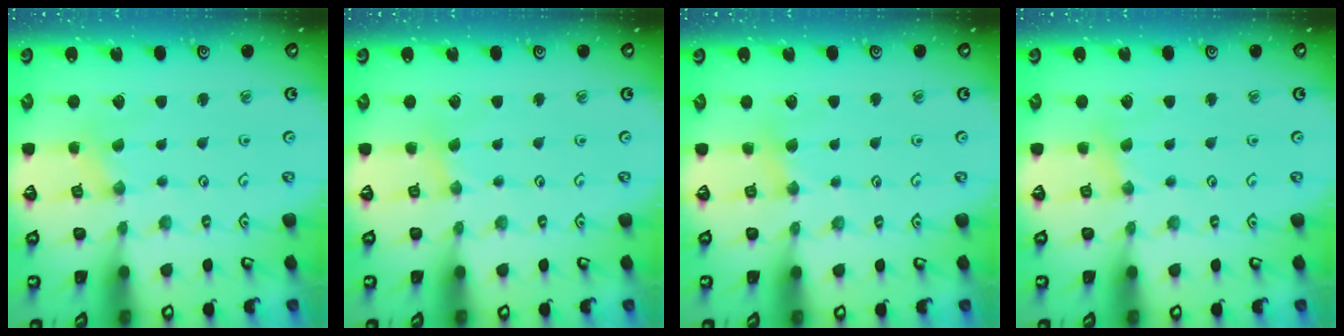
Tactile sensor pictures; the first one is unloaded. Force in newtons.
{"total": 1.6, "press": 1.5, "slide": 0.3}
{"total": 2.5, "press": 2.5, "slide": 0.4}
{"total": 1.9, "press": 1.8, "slide": 0.4}